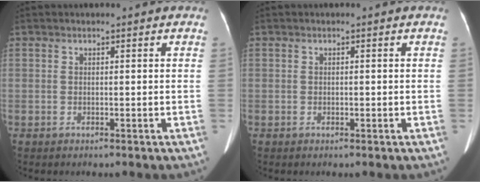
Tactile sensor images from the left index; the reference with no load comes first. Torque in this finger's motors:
{"motor_torque": [-0.26, -0.01, -0.02, -0.01]}